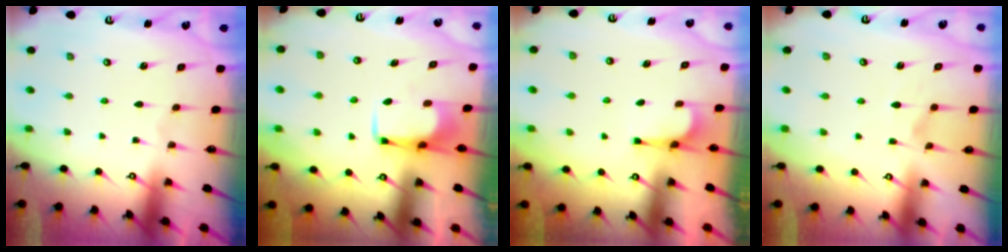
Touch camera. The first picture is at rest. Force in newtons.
{"total": 1.6, "press": 1.5, "slide": 0.5}
{"total": 4.2, "press": 4.1, "slide": 0.7}
{"total": 2.2, "press": 1.7, "slide": 1.4}